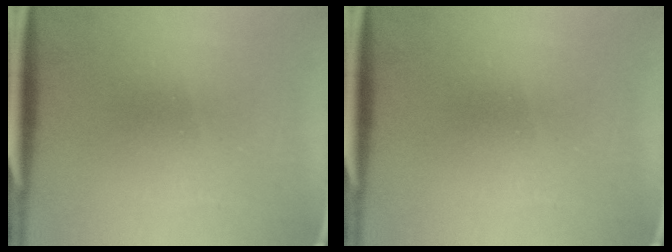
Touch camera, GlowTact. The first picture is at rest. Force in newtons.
{"total": 0.0}